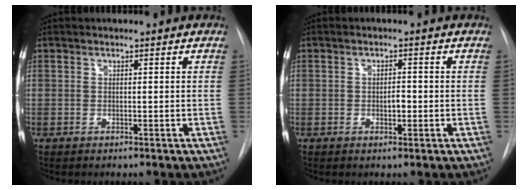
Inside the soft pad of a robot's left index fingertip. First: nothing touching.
{"total": 1.8, "force": [-0.8, 0.8, 1.4], "torque": [-0.020, -0.003, -0.011]}